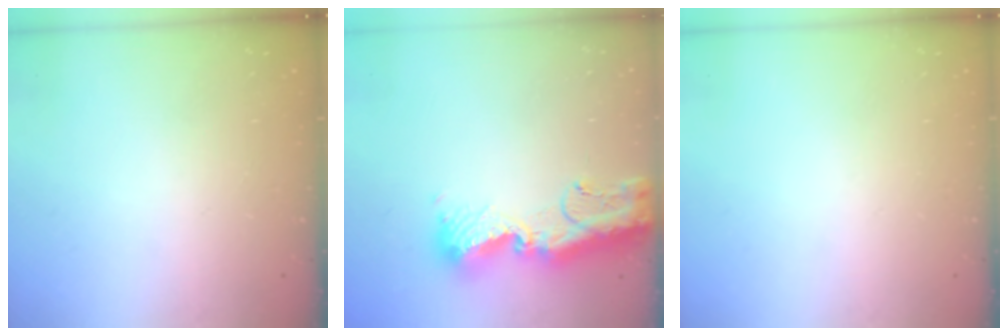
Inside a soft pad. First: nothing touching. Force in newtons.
{"total": 15.0, "press": 14.9, "slide": 1.7}
{"total": 0.0}